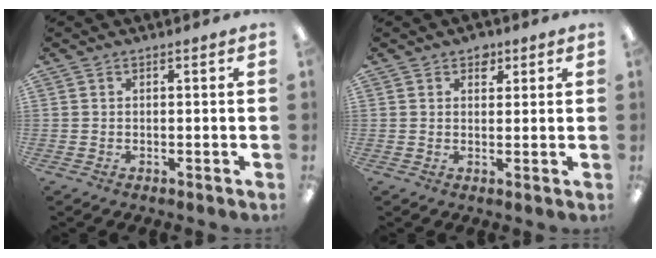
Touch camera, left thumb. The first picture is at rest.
{"total": 3.0, "force": [2.0, 2.0, 1.2], "torque": [-0.003, -0.004, 0.030]}